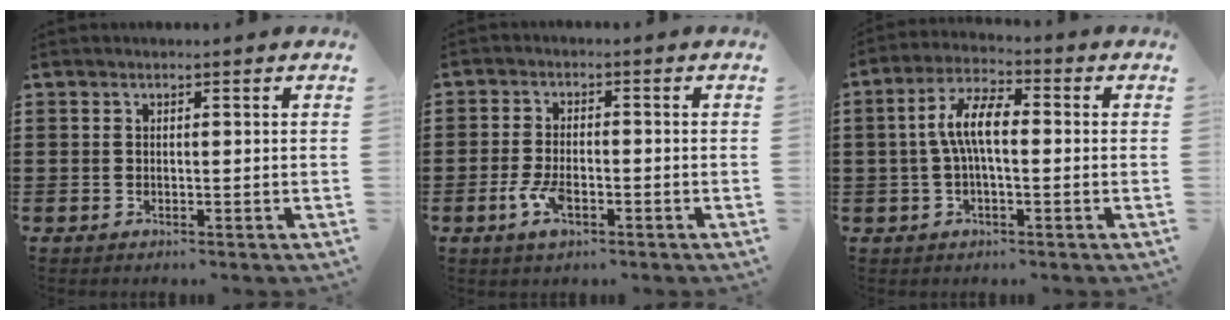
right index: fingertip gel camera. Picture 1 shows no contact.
{"total": 4.4, "force": [-1.7, 1.9, 3.5], "torque": [-0.081, -0.005, -0.034]}
{"total": 7.2, "force": [0.0, 2.6, 6.7], "torque": [-0.143, 0.005, -0.008]}